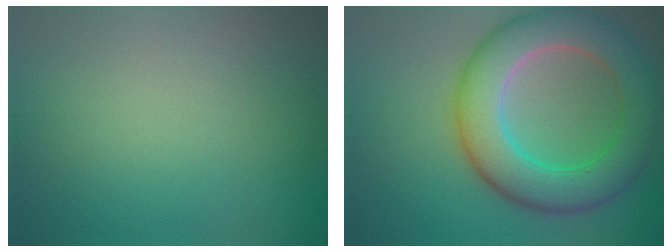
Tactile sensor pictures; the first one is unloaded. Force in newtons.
{"total": 8.7, "press": 8.7, "slide": 0.5}